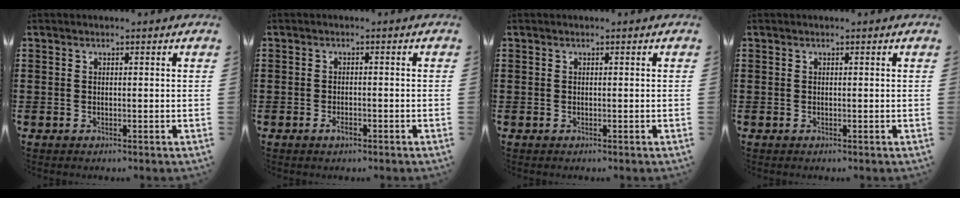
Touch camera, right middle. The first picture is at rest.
{"total": 1.4, "force": [-0.8, 0.5, 1.0], "torque": [-0.029, -0.005, -0.017]}
{"total": 0.0}
{"total": 0.0}